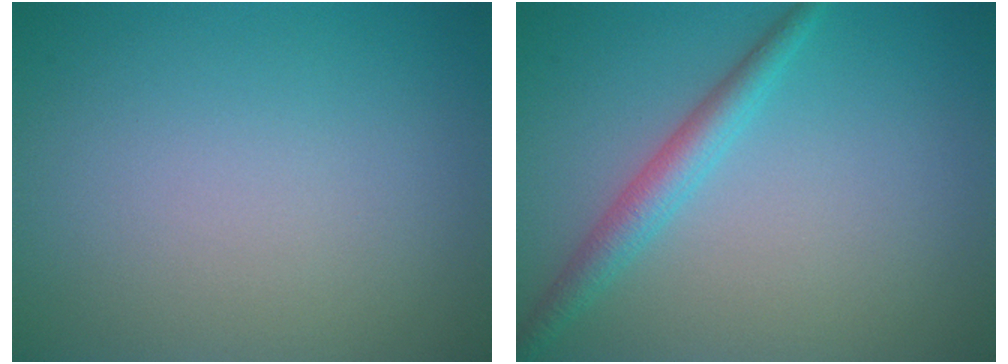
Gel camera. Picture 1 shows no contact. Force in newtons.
{"total": 2.7, "press": 2.7, "slide": 0.0}